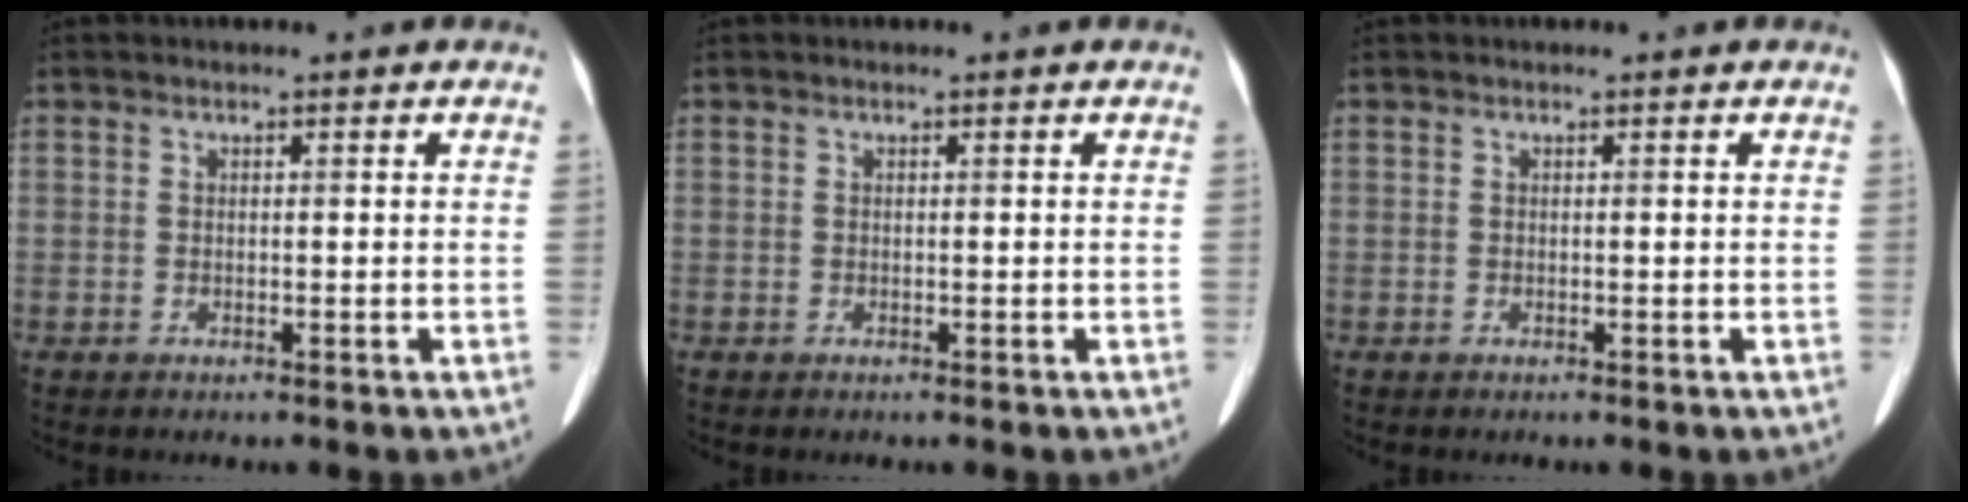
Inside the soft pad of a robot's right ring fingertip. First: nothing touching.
{"total": 0.0}
{"total": 0.0}